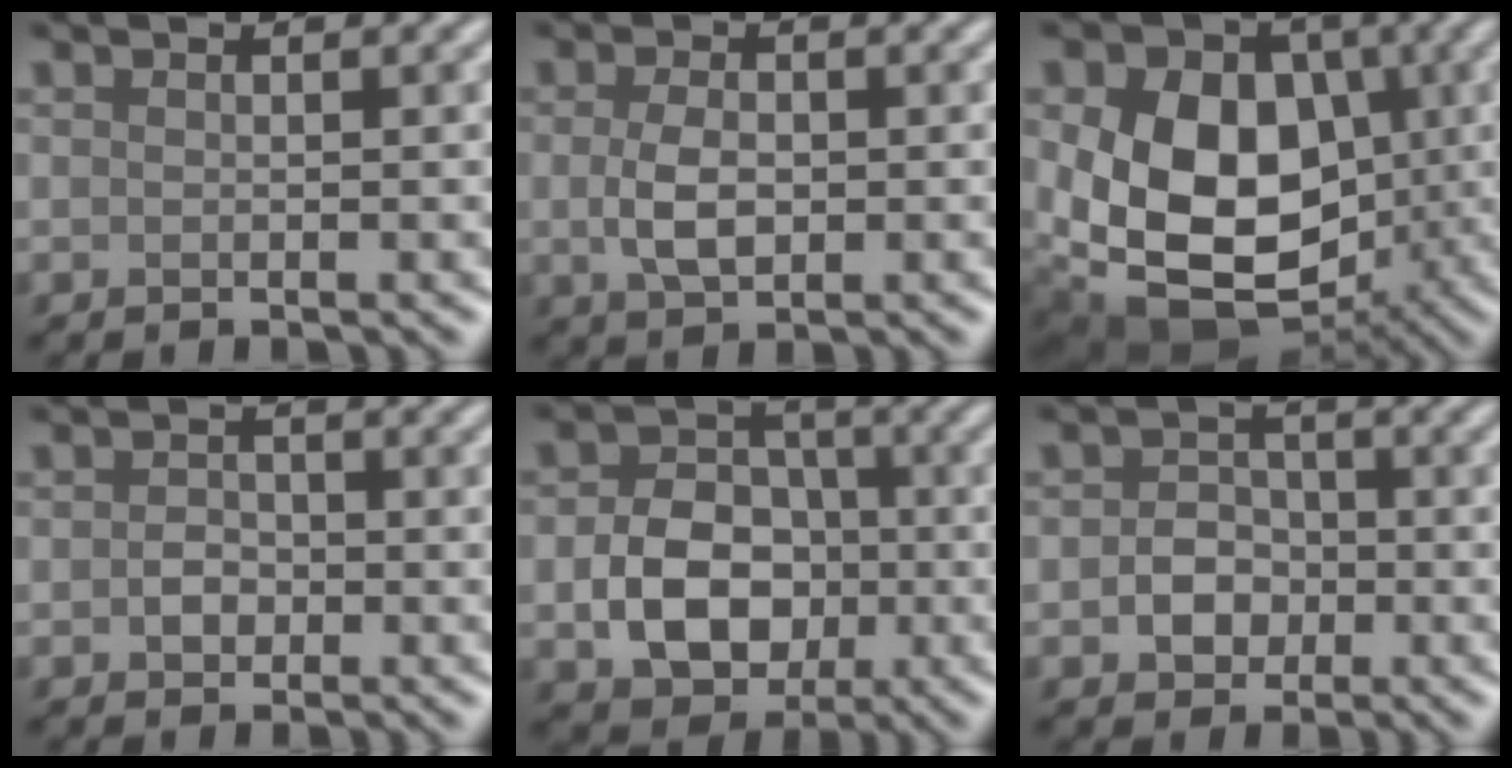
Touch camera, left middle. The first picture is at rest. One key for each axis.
{"total": 2.9, "fx": -0.1, "fy": 1.8, "fz": 2.3, "tx": -0.052, "ty": -0.002, "tz": -0.001}
{"total": 16.0, "fx": -0.8, "fy": 12.0, "fz": 10.7, "tx": -0.167, "ty": 0.000, "tz": -0.033}
{"total": 1.4, "fx": -0.4, "fy": 1.2, "fz": 0.7, "tx": -0.013, "ty": 0.000, "tz": -0.011}
{"total": 6.6, "fx": -1.5, "fy": 5.1, "fz": 3.9, "tx": -0.066, "ty": -0.002, "tz": -0.021}
{"total": 2.7, "fx": -0.8, "fy": 2.3, "fz": 1.3, "tx": -0.017, "ty": 0.001, "tz": -0.017}